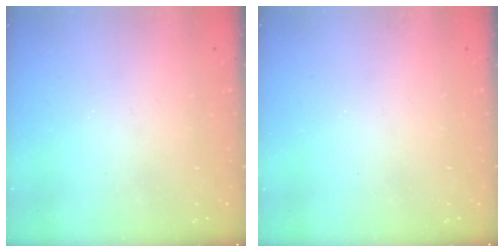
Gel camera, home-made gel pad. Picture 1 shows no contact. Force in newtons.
{"total": 0.0}